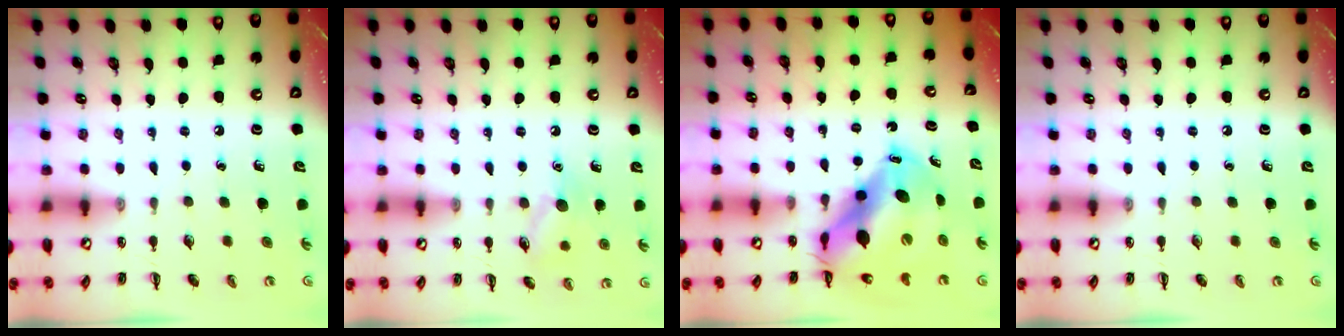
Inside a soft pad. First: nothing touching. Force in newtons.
{"total": 9.1, "press": 9.0, "slide": 1.3}
{"total": 14.5, "press": 13.9, "slide": 4.0}
{"total": 0.0}